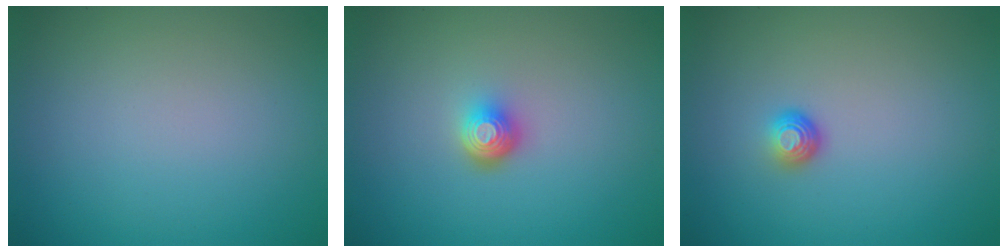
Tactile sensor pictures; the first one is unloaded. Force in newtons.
{"total": 2.2, "press": 1.5, "slide": 1.6}
{"total": 1.5, "press": 1.0, "slide": 1.1}